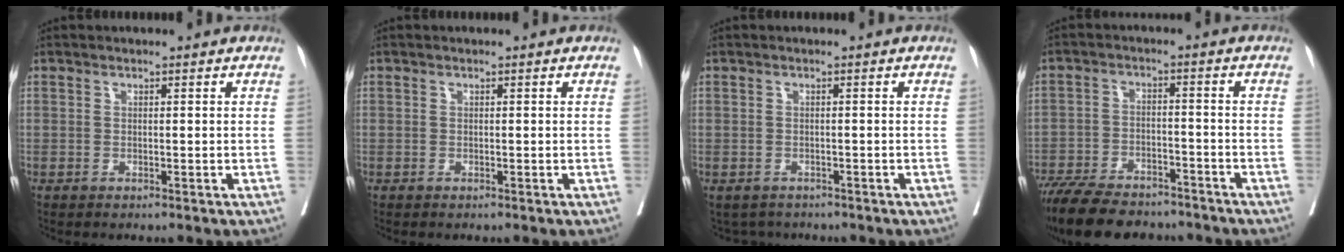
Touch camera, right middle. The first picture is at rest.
{"total": 0.0}
{"total": 3.4, "force": [-2.9, 1.9, 0.2], "torque": [0.002, 0.002, -0.041]}
{"total": 15.5, "force": [-13.1, 4.9, 6.5], "torque": [-0.126, -0.007, -0.200]}